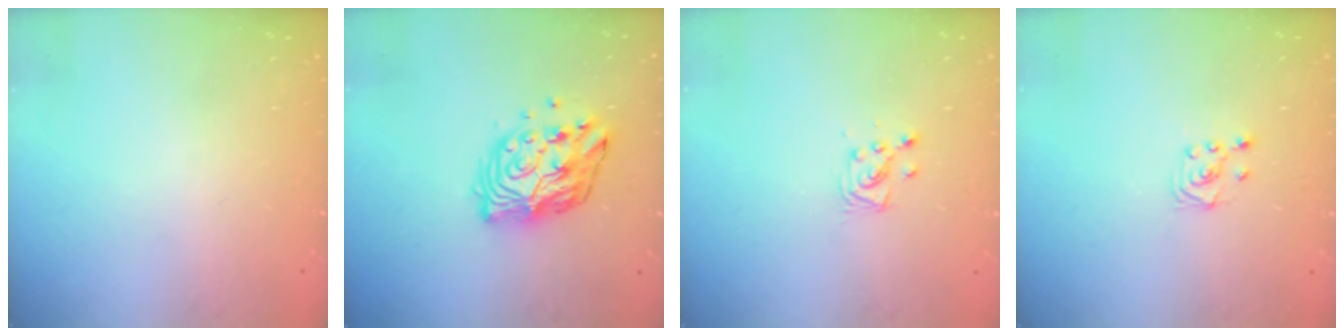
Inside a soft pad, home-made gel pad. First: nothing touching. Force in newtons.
{"total": 11.7, "press": 11.7, "slide": 1.1}
{"total": 4.3, "press": 4.2, "slide": 0.5}
{"total": 2.3, "press": 2.2, "slide": 0.6}